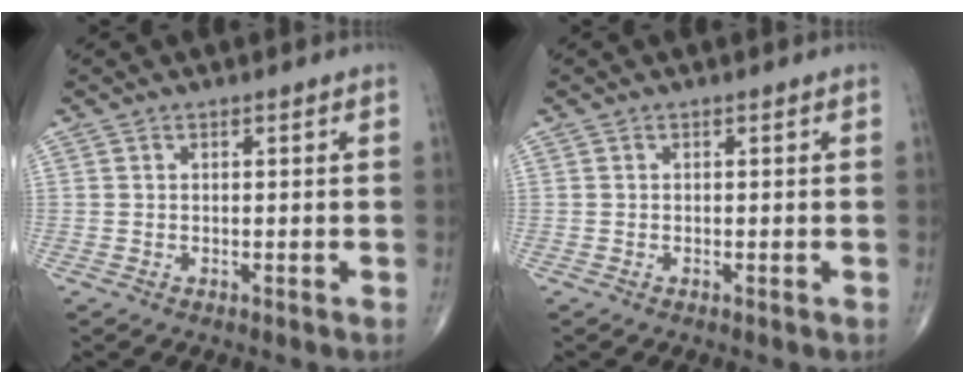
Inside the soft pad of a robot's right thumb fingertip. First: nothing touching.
{"total": 0.0}